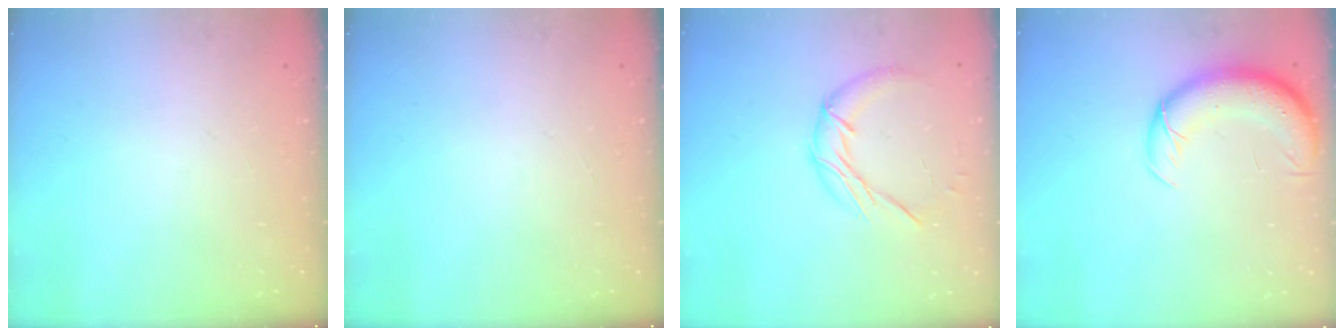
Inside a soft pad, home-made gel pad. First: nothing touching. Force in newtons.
{"total": 0.0}
{"total": 9.9, "press": 9.9, "slide": 0.3}
{"total": 9.9, "press": 9.6, "slide": 2.6}